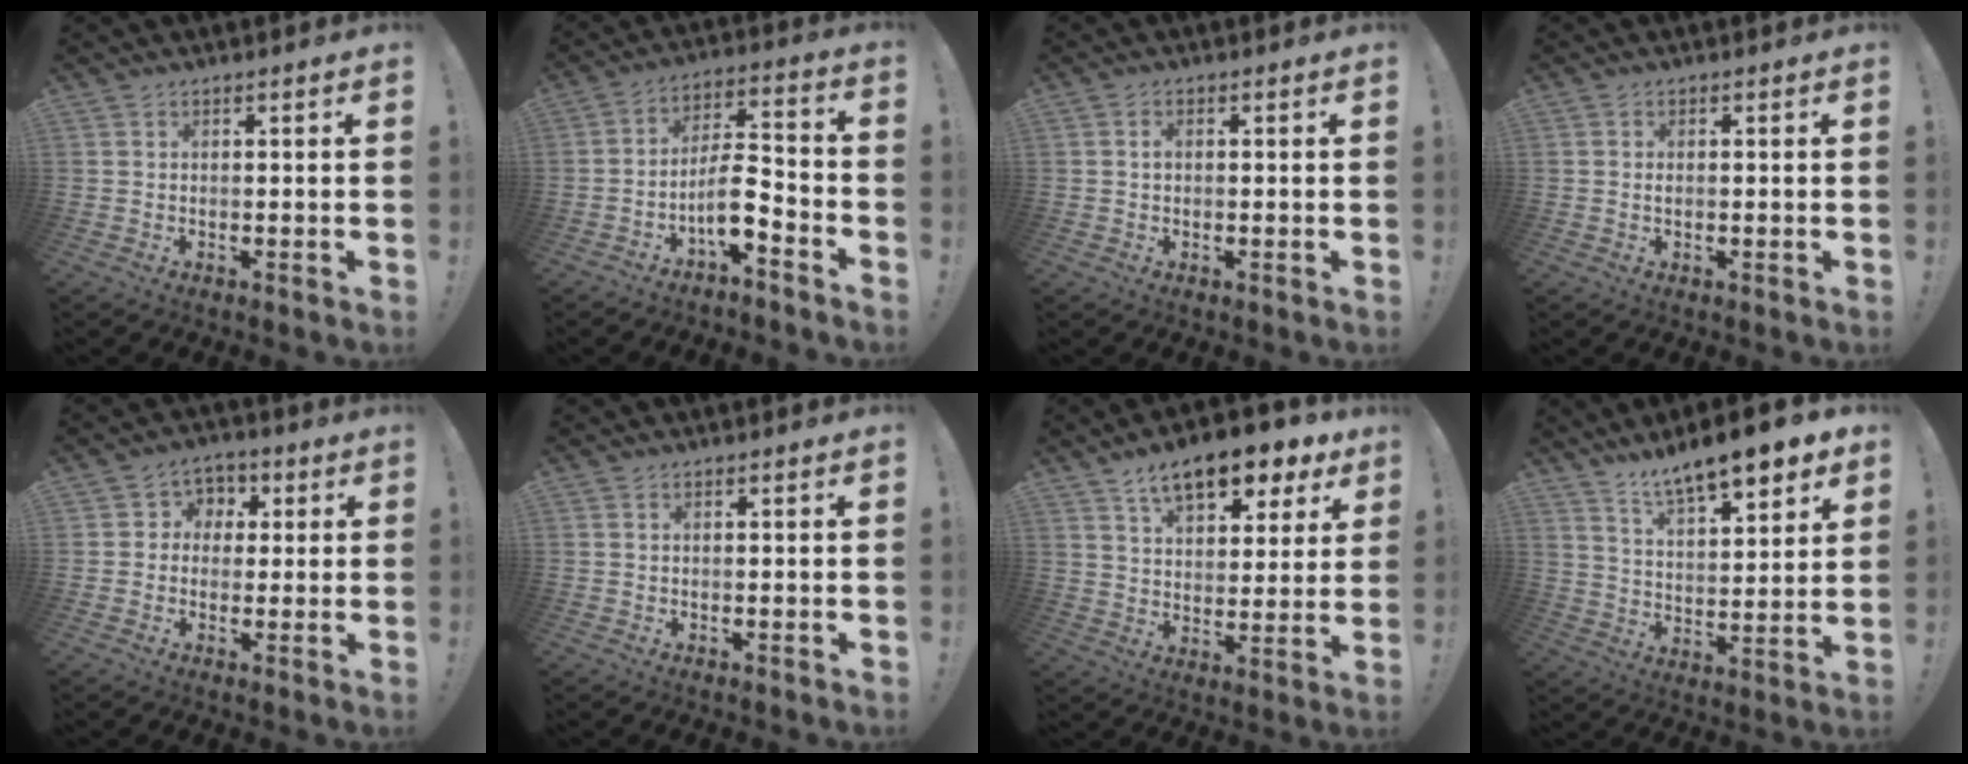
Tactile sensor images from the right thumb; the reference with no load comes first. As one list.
[{"total": 10.2, "force": [-4.8, 3.7, 8.2], "torque": [-0.154, 0.020, -0.085]}, {"total": 1.2, "force": [0.2, 0.8, 0.8], "torque": [-0.013, 0.003, 0.003]}, {"total": 0.7, "force": [0.0, 0.4, 0.6], "torque": [-0.016, 0.004, 0.000]}, {"total": 5.2, "force": [-0.5, 5.0, 1.4], "torque": [-0.014, 0.011, -0.009]}, {"total": 0.0}, {"total": 13.8, "force": [8.8, 6.3, 8.5], "torque": [-0.128, -0.049, 0.150]}, {"total": 11.6, "force": [9.7, 2.7, 5.9], "torque": [-0.101, -0.071, 0.167]}]